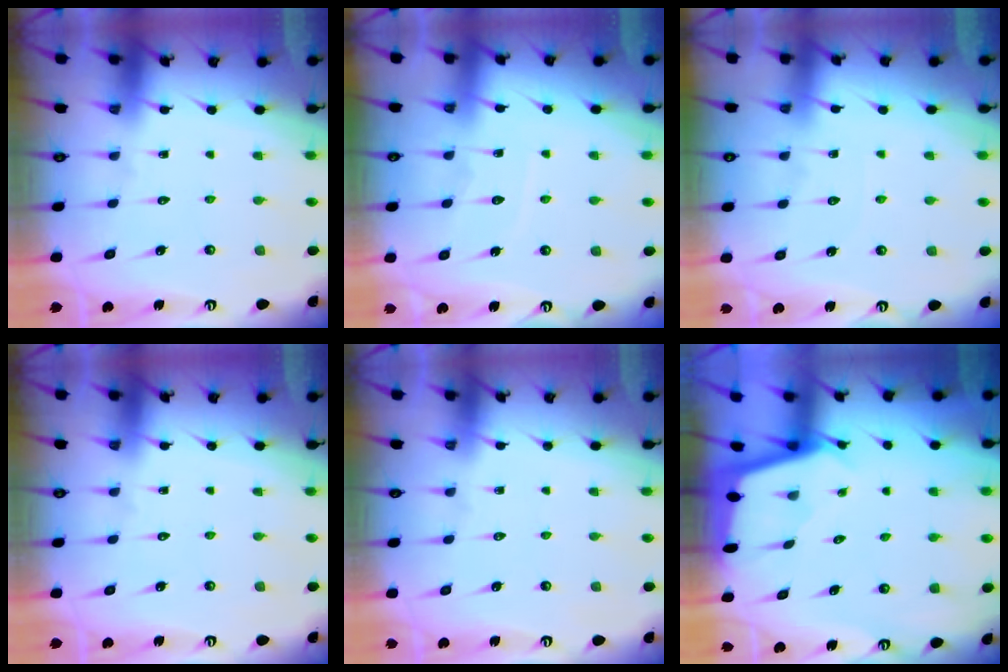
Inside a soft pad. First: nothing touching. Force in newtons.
{"total": 5.8, "press": 5.7, "slide": 0.5}
{"total": 3.0, "press": 2.9, "slide": 0.4}
{"total": 0.0}
{"total": 0.0}
{"total": 2.0, "press": 2.0, "slide": 0.2}